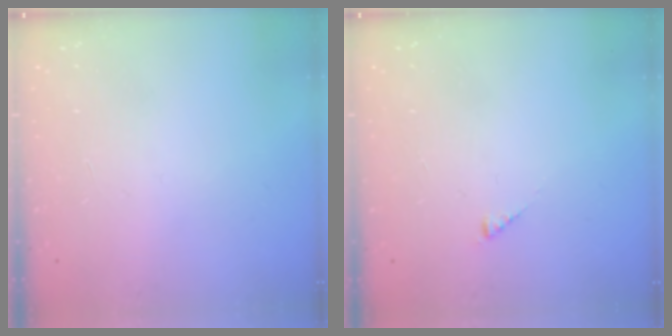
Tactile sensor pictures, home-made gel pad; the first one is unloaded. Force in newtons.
{"total": 2.0, "press": 2.0, "slide": 0.3}